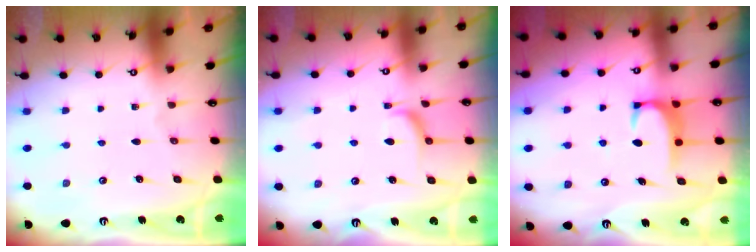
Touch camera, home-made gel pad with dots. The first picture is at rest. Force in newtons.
{"total": 2.7, "press": 2.6, "slide": 0.5}
{"total": 2.4, "press": 2.4, "slide": 0.6}